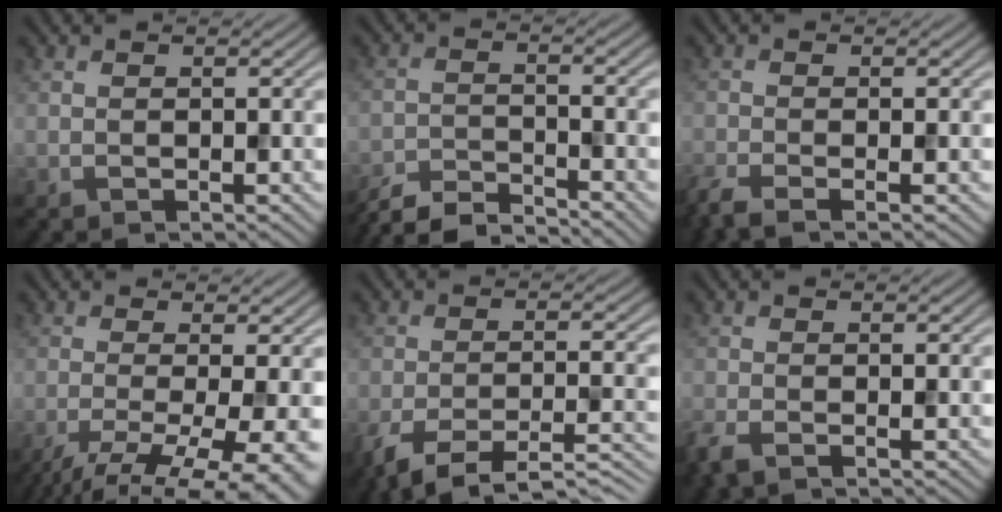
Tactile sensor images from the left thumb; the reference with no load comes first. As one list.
[{"total": 6.7, "force": [-6.3, 0.9, 2.0], "torque": [-0.042, -0.001, -0.122]}, {"total": 3.3, "force": [-2.3, 0.6, 2.4], "torque": [-0.041, -0.006, -0.054]}, {"total": 11.0, "force": [-5.1, 2.9, 9.3], "torque": [-0.158, -0.019, -0.069]}, {"total": 7.6, "force": [-5.3, 2.1, 5.2], "torque": [-0.095, -0.009, -0.085]}, {"total": 2.3, "force": [-1.6, 0.4, 1.6], "torque": [-0.039, -0.007, -0.039]}]